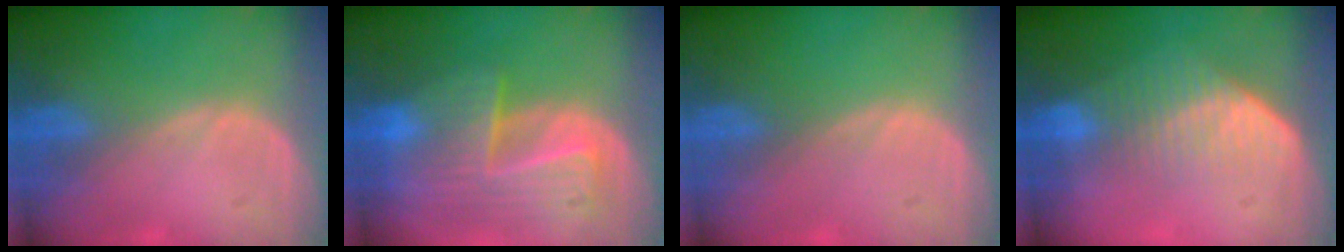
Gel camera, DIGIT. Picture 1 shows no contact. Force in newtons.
{"total": 10.0, "press": 8.7, "slide": 5.1}
{"total": 0.0}
{"total": 7.2, "press": 6.1, "slide": 3.8}